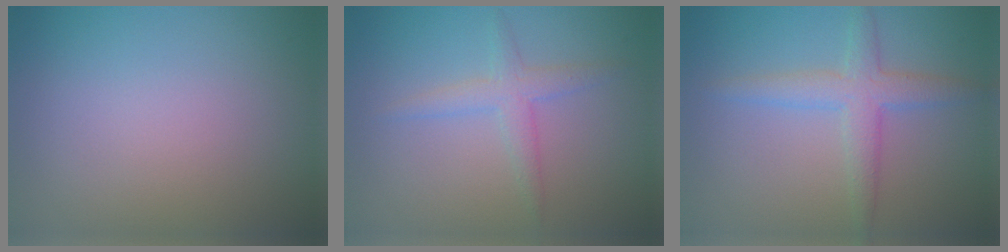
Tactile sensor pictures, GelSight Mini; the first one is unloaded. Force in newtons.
{"total": 2.2, "press": 2.2, "slide": 0.2}
{"total": 3.3, "press": 3.3, "slide": 0.1}